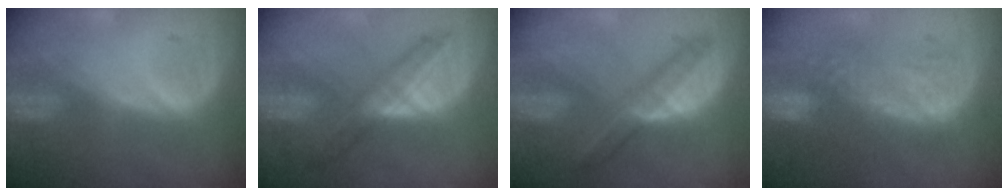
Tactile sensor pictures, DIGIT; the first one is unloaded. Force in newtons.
{"total": 6.1, "press": 6.0, "slide": 1.0}
{"total": 6.8, "press": 5.8, "slide": 3.5}
{"total": 10.8, "press": 9.7, "slide": 4.9}